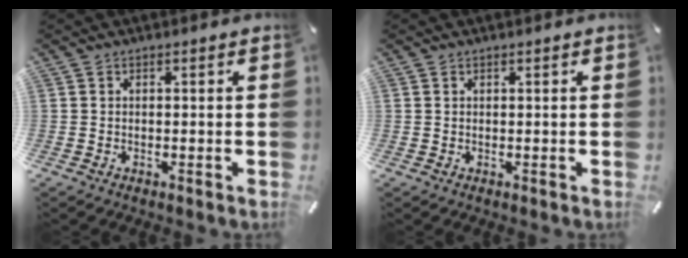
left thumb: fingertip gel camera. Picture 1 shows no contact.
{"total": 0.0}